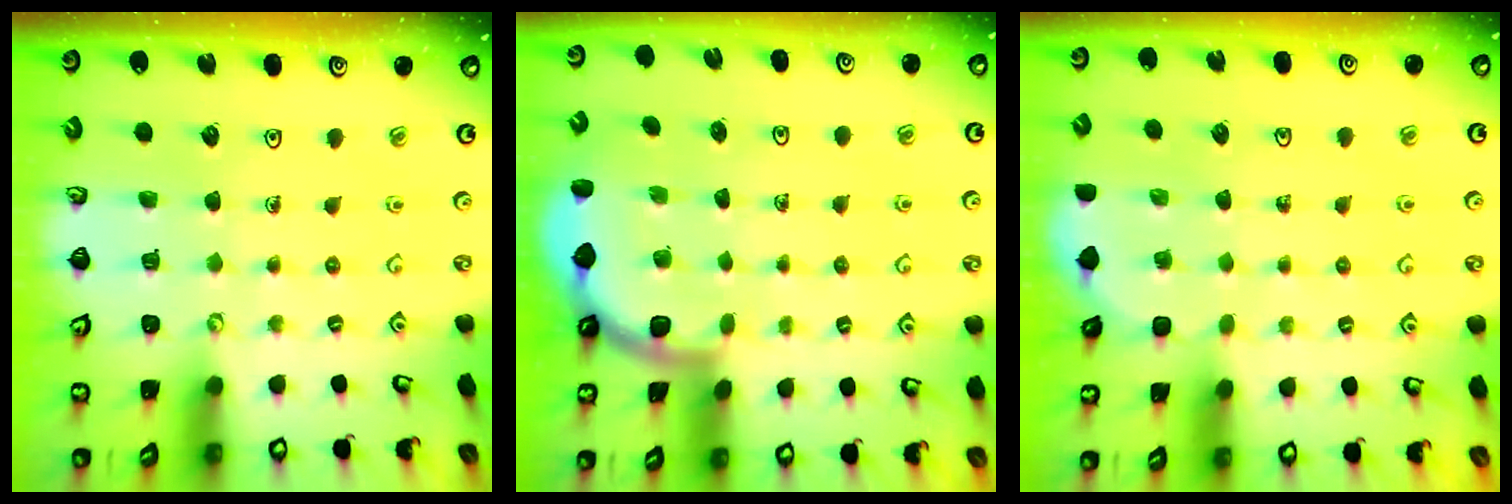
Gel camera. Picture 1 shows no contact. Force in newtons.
{"total": 1.7, "press": 1.7, "slide": 0.1}
{"total": 2.1, "press": 2.1, "slide": 0.2}